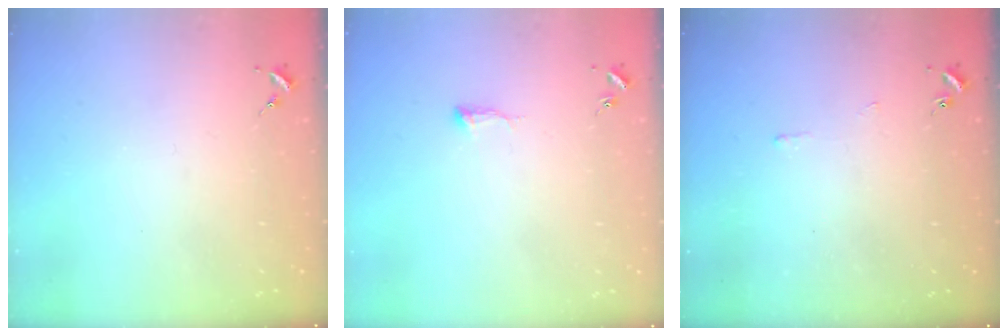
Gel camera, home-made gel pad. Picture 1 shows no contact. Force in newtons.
{"total": 6.0, "press": 6.0, "slide": 0.7}
{"total": 2.5, "press": 2.5, "slide": 0.5}